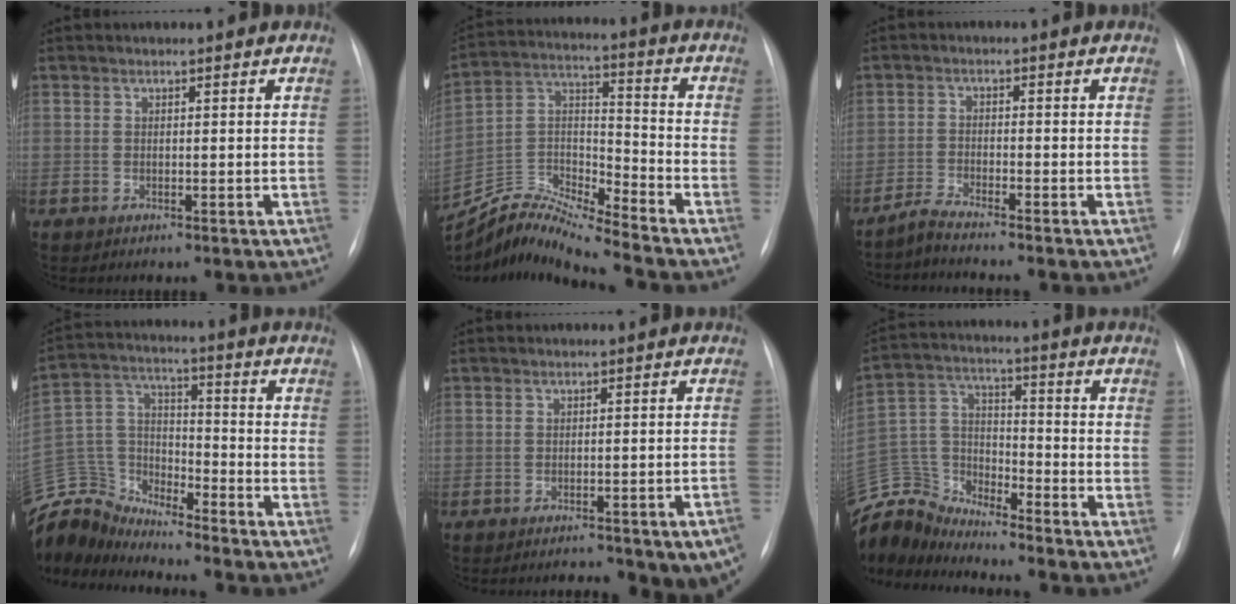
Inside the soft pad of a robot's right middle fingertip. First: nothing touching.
{"total": 14.1, "force": [-13.7, -0.8, 3.0], "torque": [-0.059, 0.042, -0.264]}
{"total": 2.8, "force": [-2.7, -0.7, 0.3], "torque": [-0.014, -0.015, -0.057]}
{"total": 13.9, "force": [-13.5, 3.0, 0.9], "torque": [-0.030, 0.054, -0.259]}
{"total": 10.4, "force": [-7.9, 2.8, 6.1], "torque": [-0.048, 0.014, -0.090]}
{"total": 13.4, "force": [-13.1, 2.8, 0.9], "torque": [-0.030, 0.049, -0.253]}